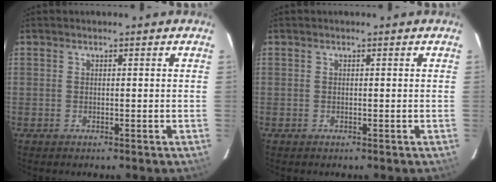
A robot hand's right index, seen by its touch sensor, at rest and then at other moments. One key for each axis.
{"total": 0.0}